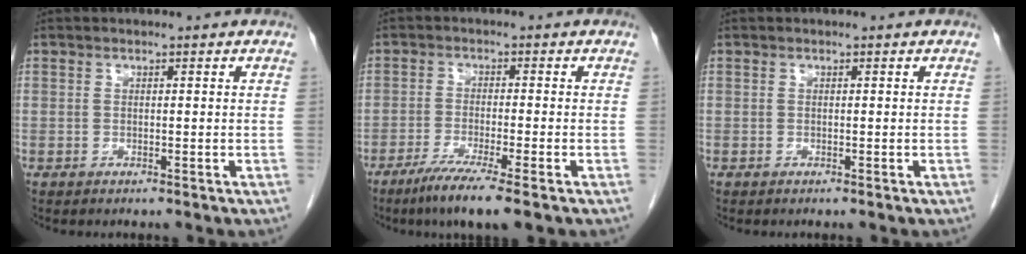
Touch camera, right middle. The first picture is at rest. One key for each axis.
{"total": 7.1, "fx": -4.7, "fy": -0.5, "fz": 5.3, "tx": -0.097, "ty": -0.022, "tz": -0.081}
{"total": 0.0}